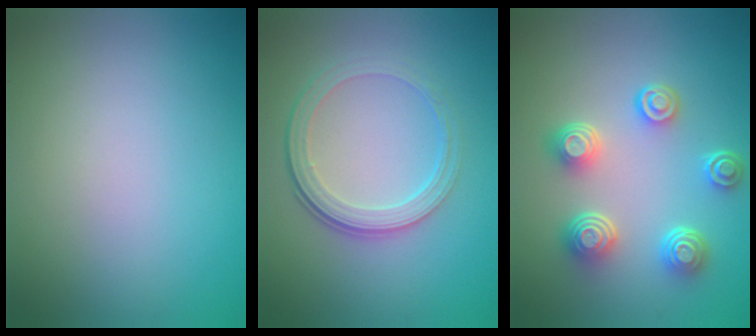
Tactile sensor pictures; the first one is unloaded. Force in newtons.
{"total": 4.3, "press": 3.0, "slide": 3.1}
{"total": 4.7, "press": 3.6, "slide": 3.1}